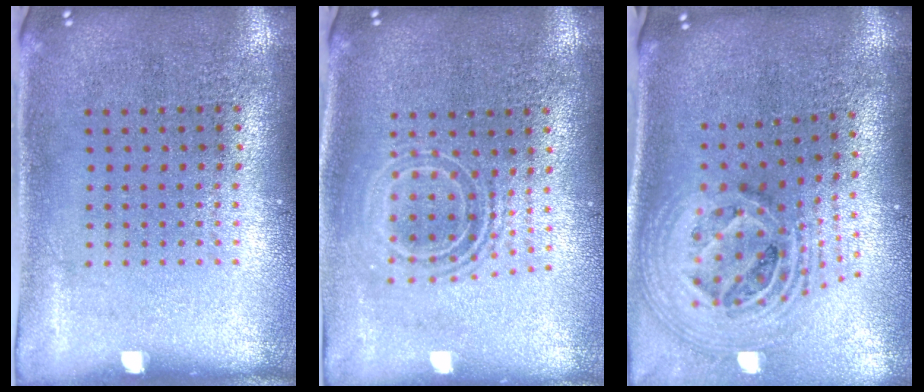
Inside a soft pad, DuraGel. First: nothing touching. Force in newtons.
{"total": 1.7, "press": 1.3, "slide": 1.0}
{"total": 2.8, "press": 1.9, "slide": 2.1}